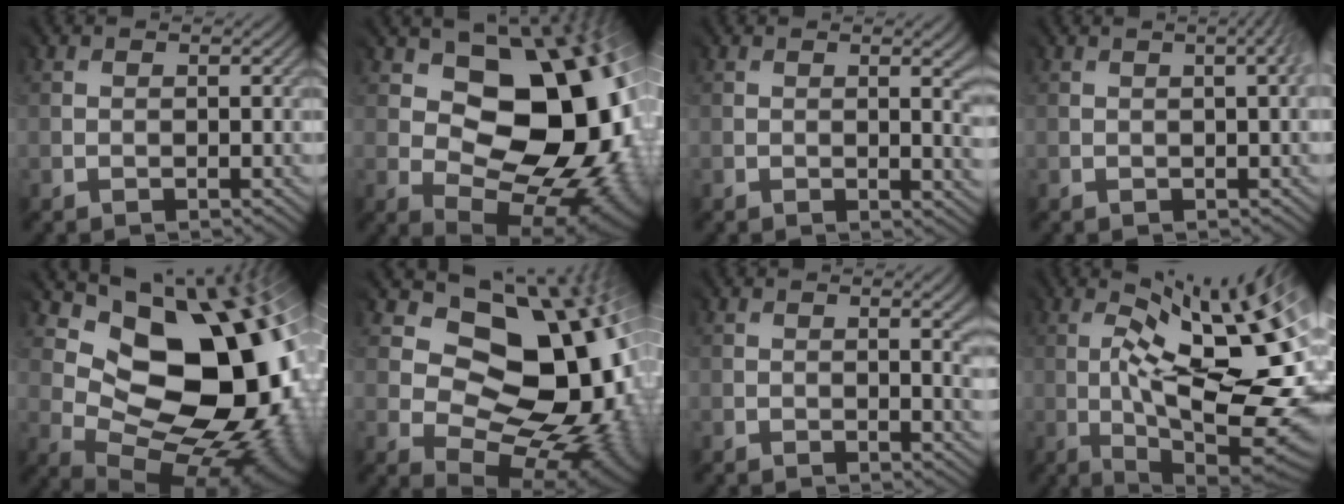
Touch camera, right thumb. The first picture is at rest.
{"total": 17.3, "force": [0.6, 11.7, 12.8], "torque": [-0.122, -0.008, 0.033]}
{"total": 6.7, "force": [0.7, 3.0, 6.0], "torque": [-0.054, 0.012, 0.004]}
{"total": 2.3, "force": [0.0, 0.4, 2.3], "torque": [-0.008, 0.013, -0.009]}
{"total": 15.4, "force": [1.8, 10.2, 11.4], "torque": [-0.121, -0.010, 0.050]}
{"total": 15.9, "force": [0.6, 11.4, 11.1], "torque": [-0.104, -0.014, 0.044]}
{"total": 6.1, "force": [0.4, 2.6, 5.5], "torque": [-0.045, 0.012, -0.001]}
{"total": 15.8, "force": [-0.9, 4.1, 15.3], "torque": [-0.237, -0.001, 0.009]}